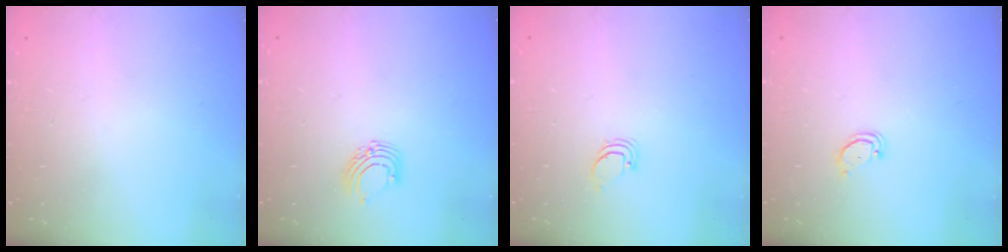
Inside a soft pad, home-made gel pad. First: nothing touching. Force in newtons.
{"total": 5.9, "press": 5.9, "slide": 0.6}
{"total": 0.9, "press": 0.9, "slide": 0.0}
{"total": 2.0, "press": 2.0, "slide": 0.2}